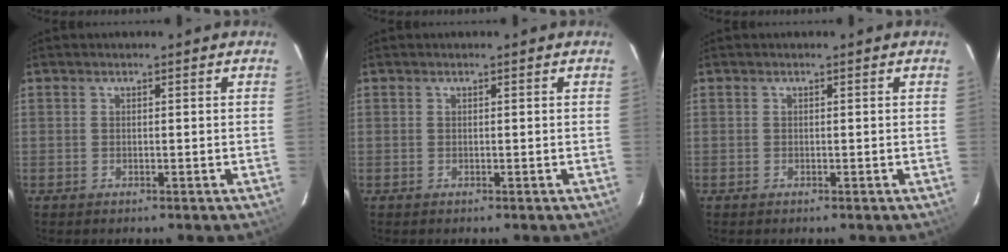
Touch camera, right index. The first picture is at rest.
{"total": 0.0}
{"total": 0.0}